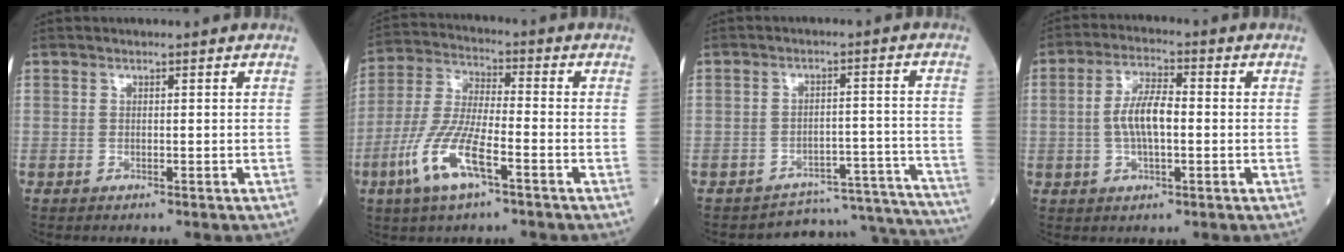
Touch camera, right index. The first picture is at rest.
{"total": 11.2, "force": [-5.1, 2.4, 9.7], "torque": [-0.211, -0.010, -0.100]}
{"total": 14.9, "force": [-14.8, 1.3, -0.4], "torque": [0.032, 0.049, -0.184]}
{"total": 6.8, "force": [-0.4, 2.1, 6.4], "torque": [-0.131, 0.009, -0.011]}